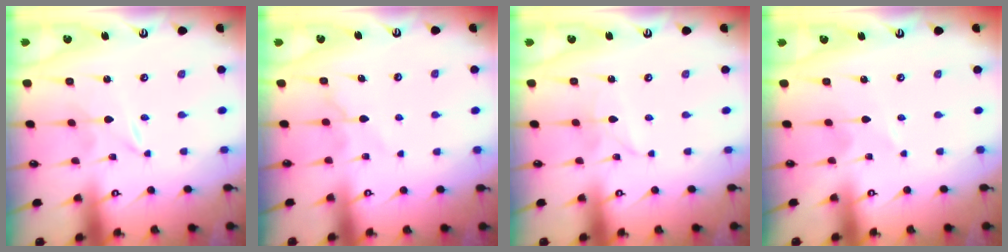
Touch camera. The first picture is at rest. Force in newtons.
{"total": 6.9, "press": 6.8, "slide": 0.9}
{"total": 2.5, "press": 2.5, "slide": 0.2}
{"total": 1.6, "press": 1.6, "slide": 0.2}